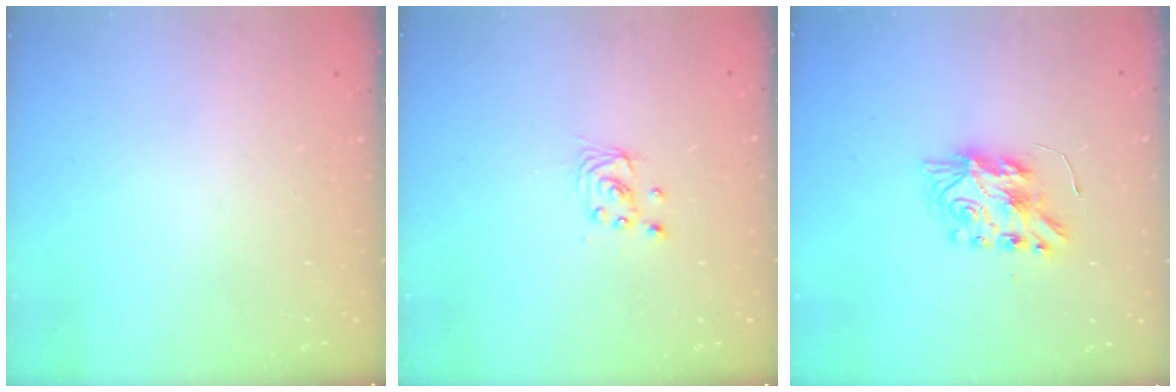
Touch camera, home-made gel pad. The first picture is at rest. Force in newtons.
{"total": 2.5, "press": 2.5, "slide": 0.1}
{"total": 8.4, "press": 8.4, "slide": 0.7}